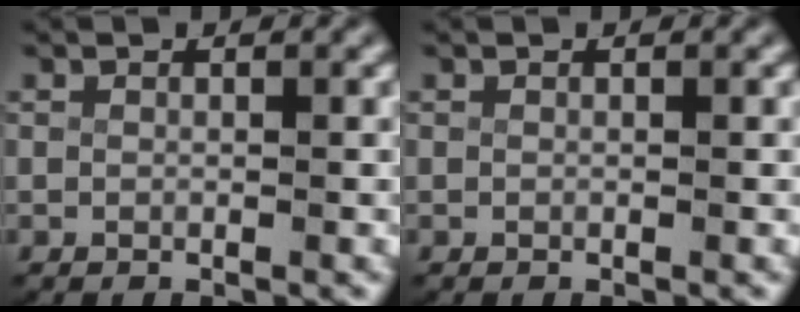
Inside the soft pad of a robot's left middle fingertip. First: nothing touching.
{"total": 0.0}